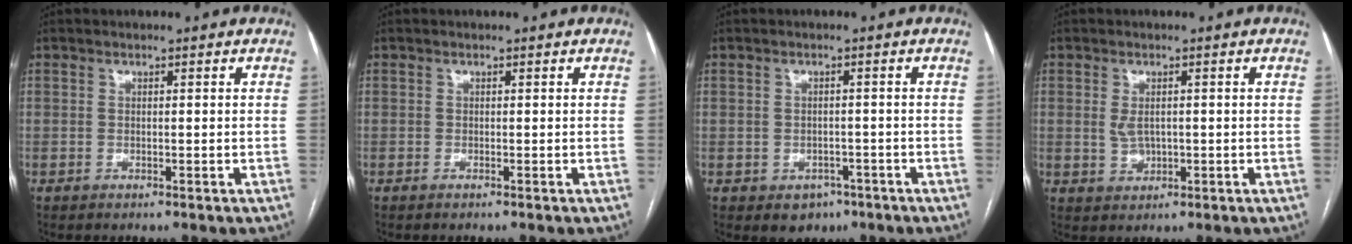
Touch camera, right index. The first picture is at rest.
{"total": 0.0}
{"total": 3.7, "force": [-1.8, 3.0, 1.4], "torque": [-0.008, 0.007, -0.012]}
{"total": 2.7, "force": [0.2, 1.6, 2.1], "torque": [-0.042, -0.005, 0.010]}